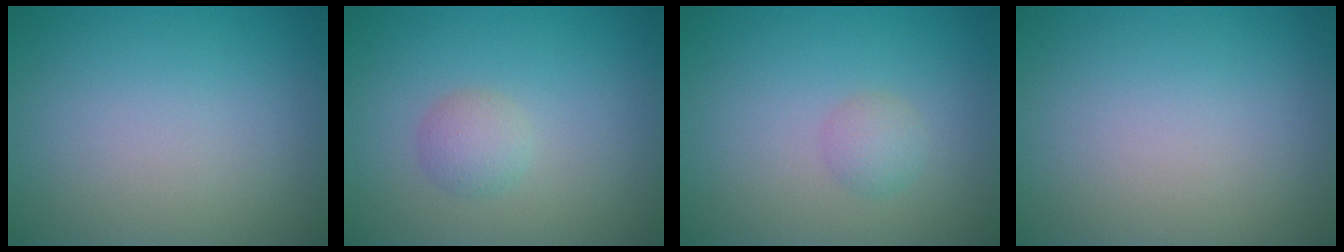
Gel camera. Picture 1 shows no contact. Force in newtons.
{"total": 1.7, "press": 1.7, "slide": 0.2}
{"total": 1.4, "press": 1.4, "slide": 0.1}
{"total": 0.0}